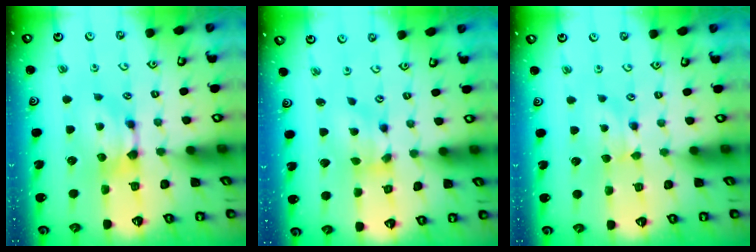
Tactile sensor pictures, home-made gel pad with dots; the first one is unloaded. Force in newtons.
{"total": 2.9, "press": 2.4, "slide": 1.6}
{"total": 0.9, "press": 0.8, "slide": 0.5}